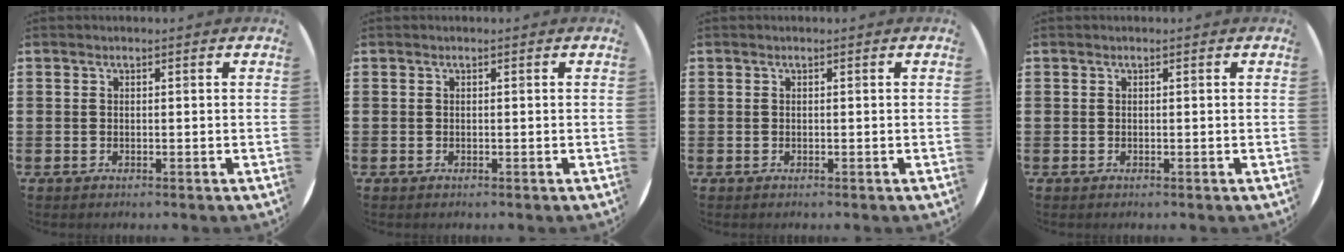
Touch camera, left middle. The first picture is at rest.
{"total": 0.0}
{"total": 0.0}
{"total": 0.0}